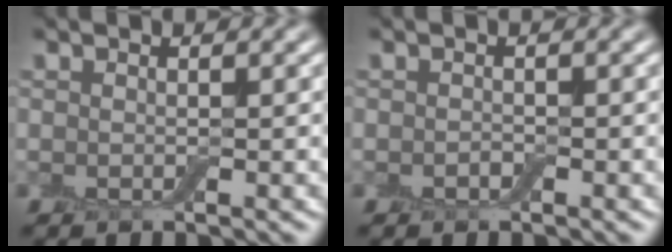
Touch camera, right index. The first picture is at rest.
{"total": 0.6, "force": [-0.3, 0.4, 0.3], "torque": [-0.007, 0.000, -0.005]}